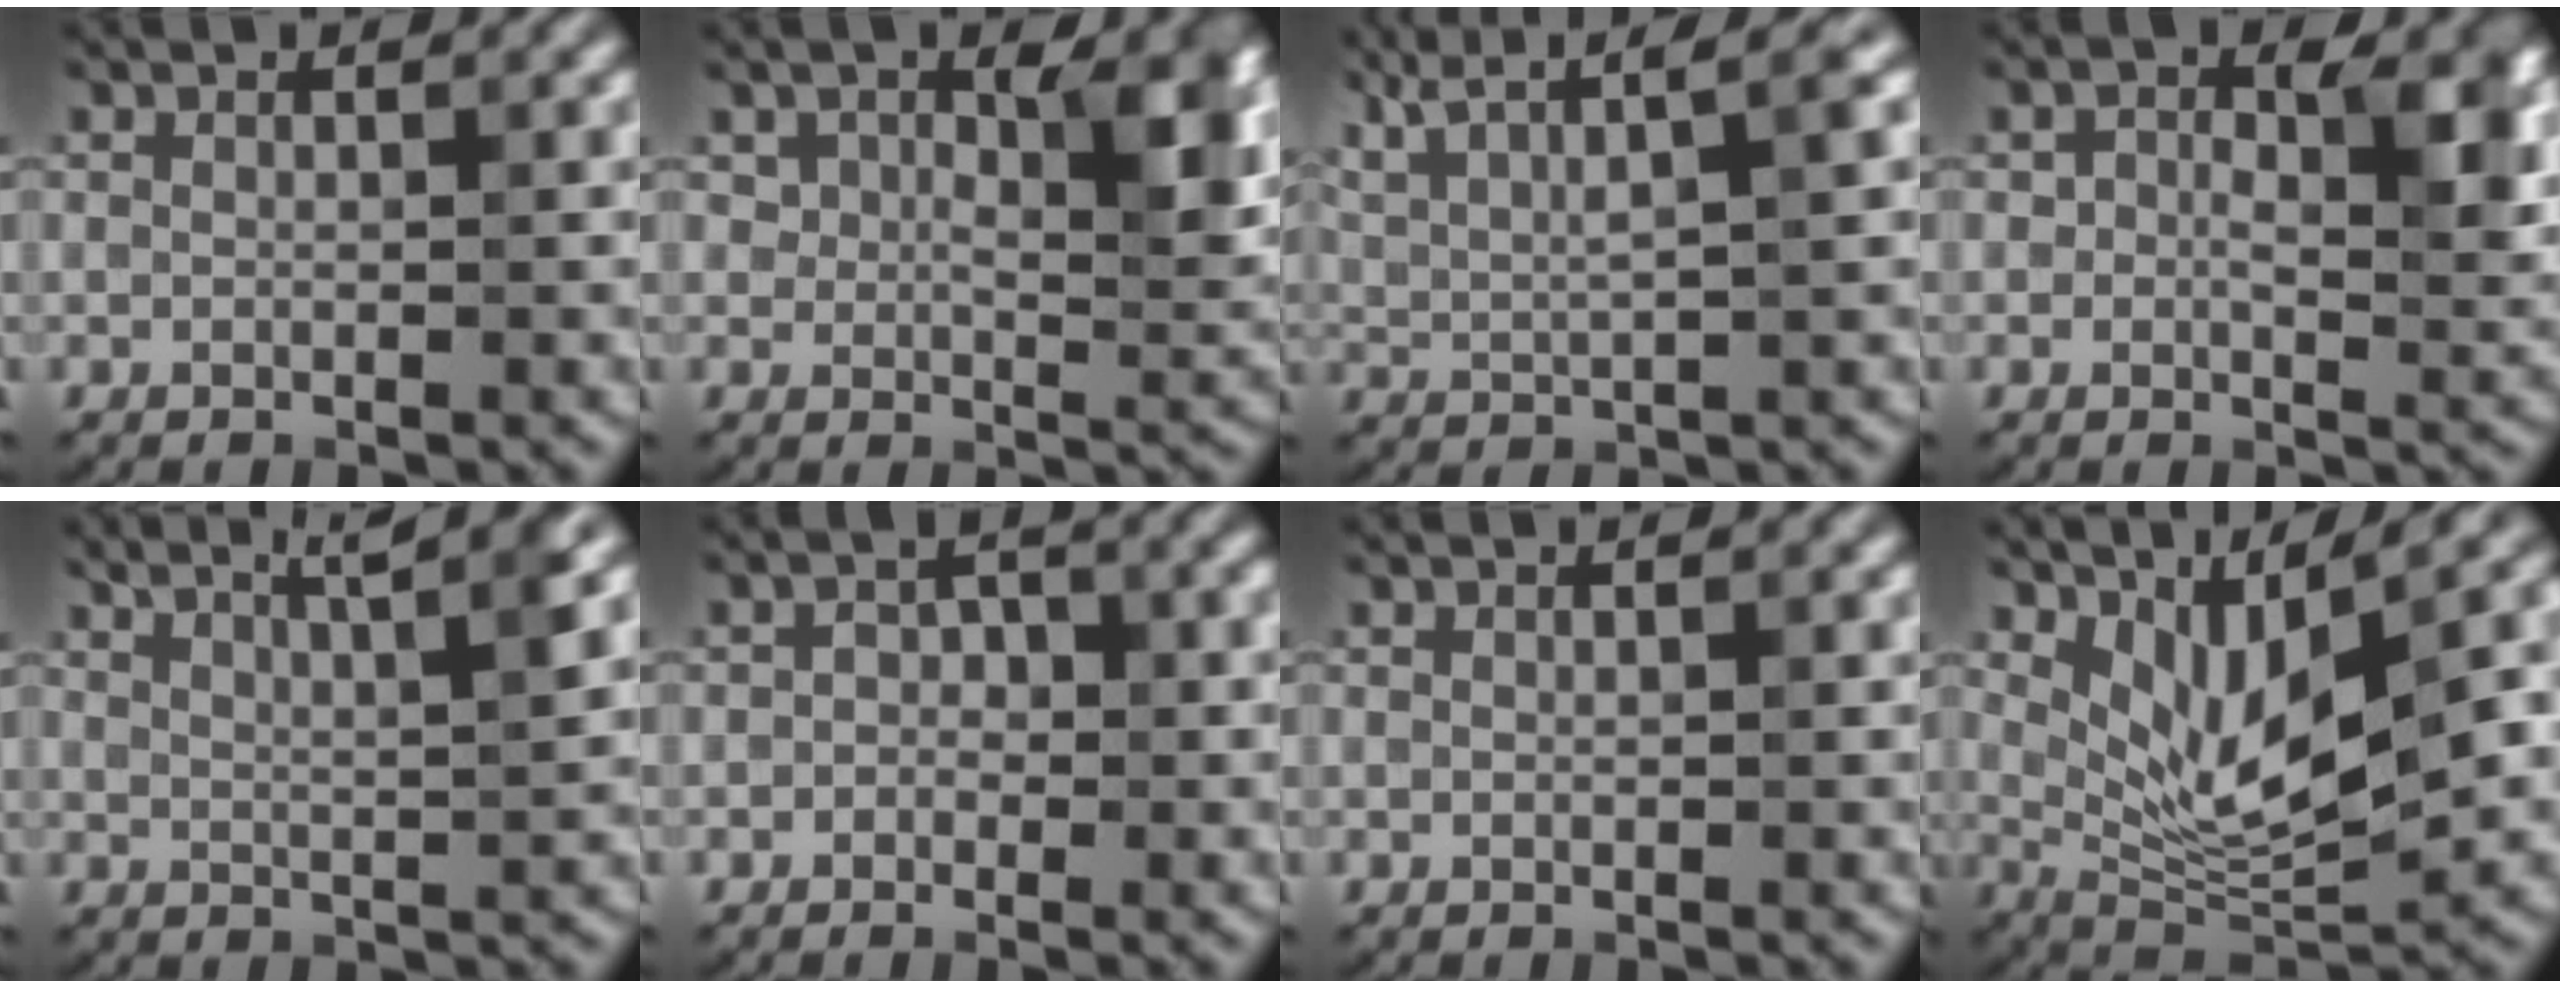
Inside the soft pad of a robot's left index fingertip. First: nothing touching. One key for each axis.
{"total": 7.2, "fx": 2.4, "fy": 4.2, "fz": 5.4, "tx": -0.071, "ty": -0.006, "tz": 0.038}
{"total": 9.4, "fx": 6.9, "fy": 2.3, "fz": 6.0, "tx": -0.112, "ty": 0.035, "tz": 0.088}
{"total": 6.4, "fx": 1.0, "fy": 3.7, "fz": 5.1, "tx": -0.051, "ty": 0.001, "tz": 0.008}
{"total": 6.9, "fx": 4.8, "fy": 1.7, "fz": 4.6, "tx": -0.045, "ty": 0.033, "tz": 0.039}
{"total": 1.6, "fx": -0.6, "fy": 1.2, "fz": 0.9, "tx": -0.005, "ty": 0.003, "tz": -0.015}
{"total": 0.0}
{"total": 10.9, "fx": 2.8, "fy": 4.1, "fz": 9.8, "tx": -0.166, "ty": 0.003, "tz": 0.053}